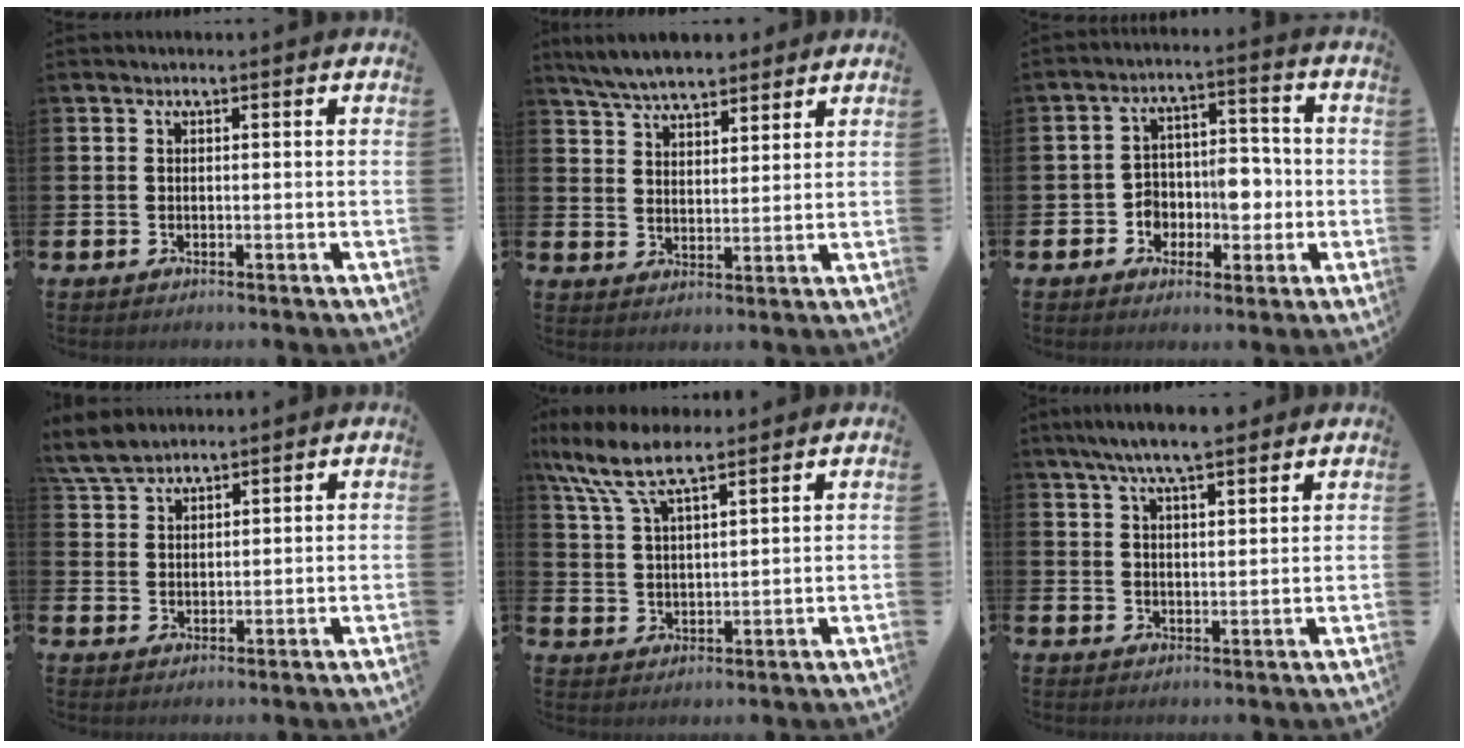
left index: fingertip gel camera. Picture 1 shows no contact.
{"total": 6.5, "force": [6.1, 1.4, 1.6], "torque": [-0.057, -0.016, 0.114]}
{"total": 6.0, "force": [-1.4, 4.8, 3.4], "torque": [-0.052, 0.004, -0.032]}
{"total": 5.0, "force": [4.7, 1.2, 1.1], "torque": [-0.035, -0.011, 0.089]}
{"total": 8.7, "force": [7.1, 2.4, 4.3], "torque": [-0.115, -0.017, 0.130]}
{"total": 6.5, "force": [5.8, 1.1, 2.8], "torque": [-0.067, -0.013, 0.104]}